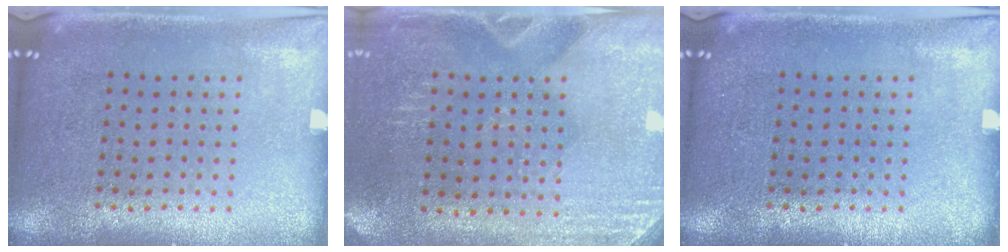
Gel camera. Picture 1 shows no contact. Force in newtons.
{"total": 2.8, "press": 2.5, "slide": 1.2}
{"total": 0.0}